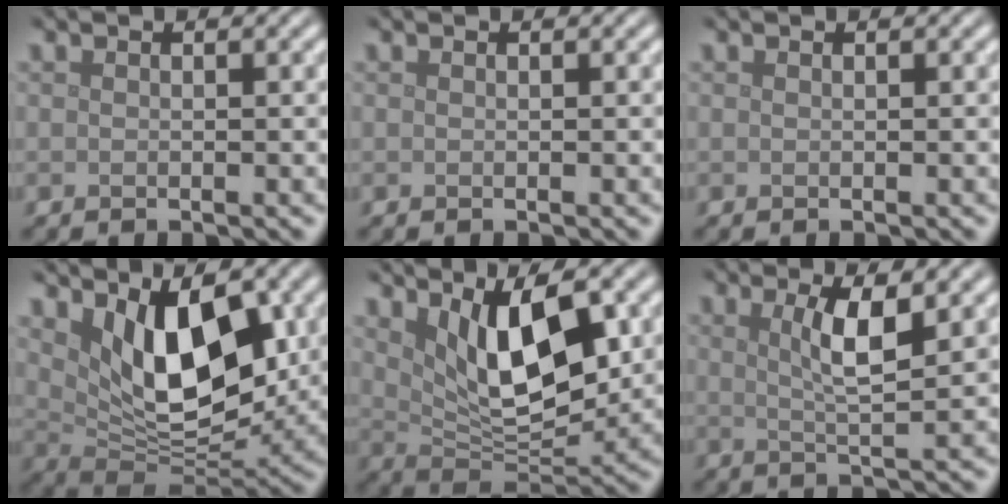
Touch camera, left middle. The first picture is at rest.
{"total": 0.0}
{"total": 0.0}
{"total": 8.7, "force": [2.8, 4.3, 7.1], "torque": [-0.126, -0.020, 0.052]}
{"total": 7.8, "force": [2.7, 3.2, 6.6], "torque": [-0.120, -0.016, 0.053]}
{"total": 3.8, "force": [1.3, 0.8, 3.5], "torque": [-0.062, -0.003, 0.023]}